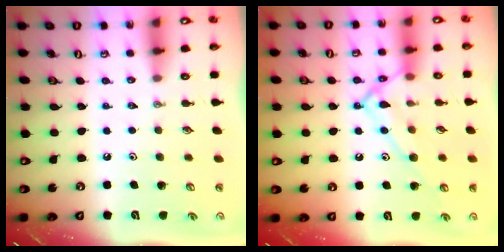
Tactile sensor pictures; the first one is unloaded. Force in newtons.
{"total": 13.3, "press": 13.3, "slide": 1.1}